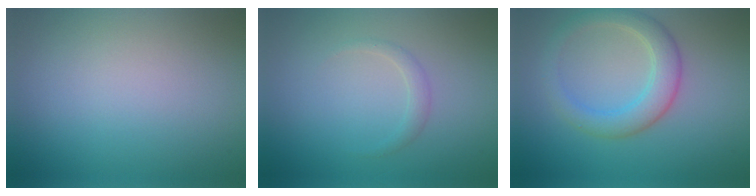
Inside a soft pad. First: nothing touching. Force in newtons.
{"total": 1.1, "press": 1.1, "slide": 0.0}
{"total": 3.8, "press": 3.8, "slide": 0.2}